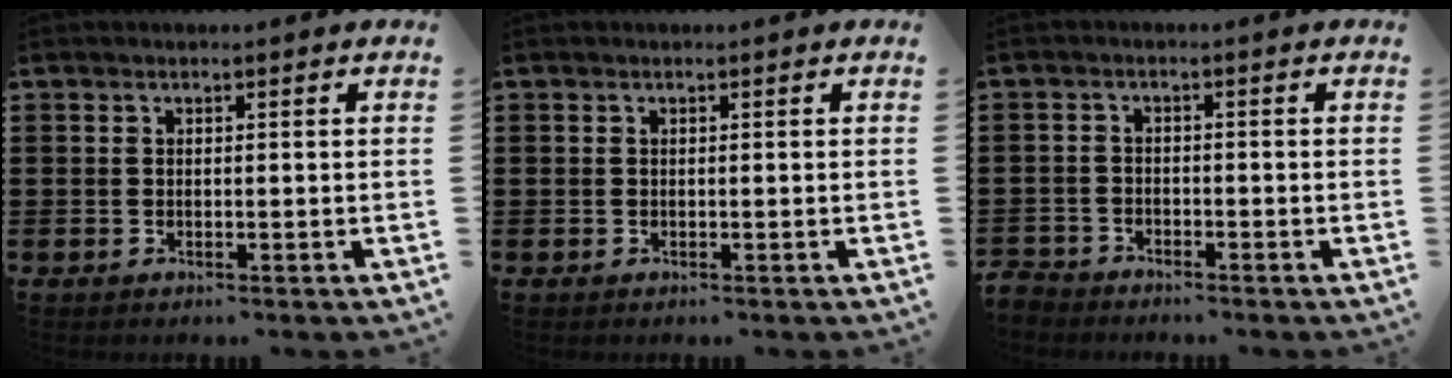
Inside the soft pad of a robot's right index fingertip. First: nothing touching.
{"total": 0.0}
{"total": 2.5, "force": [-2.5, 0.5, -0.2], "torque": [-0.011, -0.003, -0.058]}